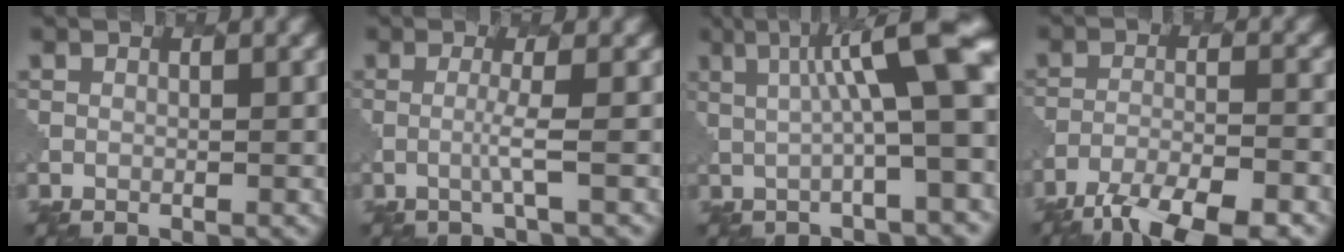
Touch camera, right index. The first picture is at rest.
{"total": 1.5, "force": [-0.1, -0.1, 1.5], "torque": [-0.028, 0.002, -0.011]}
{"total": 10.2, "force": [2.3, 1.7, 9.8], "torque": [-0.118, 0.016, 0.034]}
{"total": 8.3, "force": [-6.5, 2.1, 4.6], "torque": [-0.072, -0.015, -0.108]}